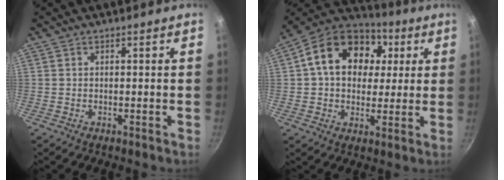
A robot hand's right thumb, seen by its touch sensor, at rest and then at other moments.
{"total": 18.4, "force": [4.3, 13.9, 11.4], "torque": [-0.174, 0.020, 0.057]}